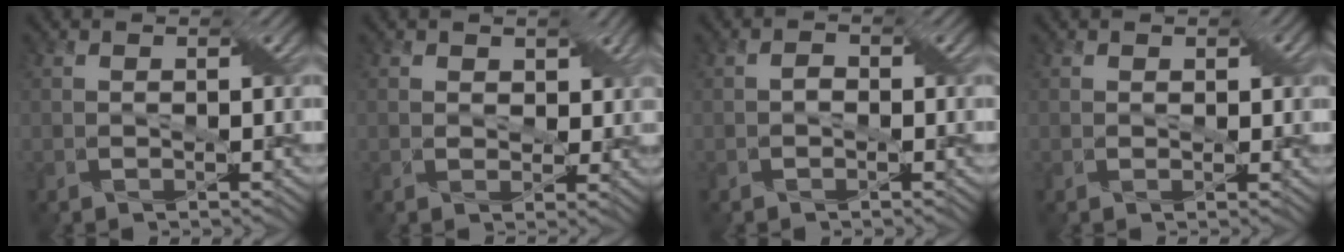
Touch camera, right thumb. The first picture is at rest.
{"total": 3.2, "force": [1.3, 2.5, 1.5], "torque": [-0.027, 0.006, 0.008]}
{"total": 0.7, "force": [-0.5, 0.4, 0.4], "torque": [-0.008, 0.007, -0.013]}
{"total": 1.2, "force": [0.4, 1.1, 0.4], "torque": [0.001, 0.005, -0.001]}